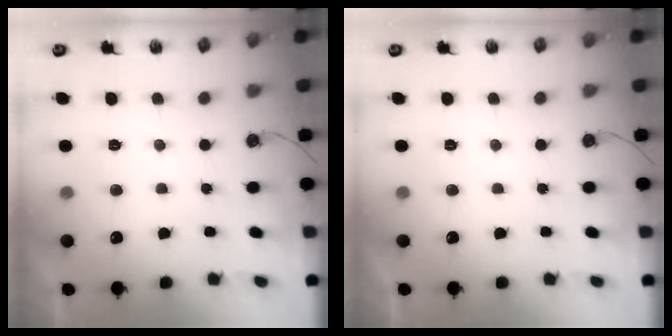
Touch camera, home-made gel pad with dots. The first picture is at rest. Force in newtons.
{"total": 0.0}